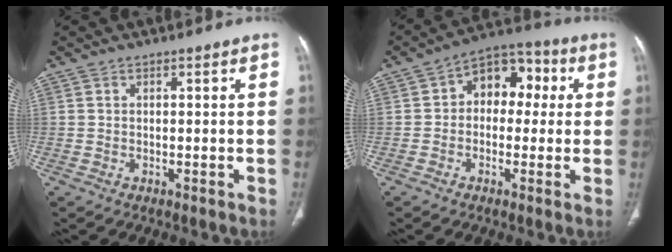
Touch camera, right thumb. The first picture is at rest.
{"total": 10.4, "force": [1.4, 7.4, 7.2], "torque": [-0.058, 0.032, 0.008]}